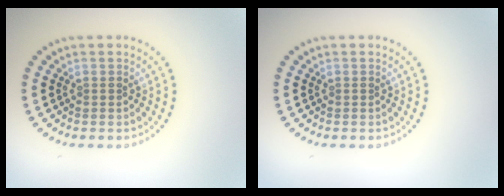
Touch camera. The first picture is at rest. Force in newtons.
{"total": 0.0}